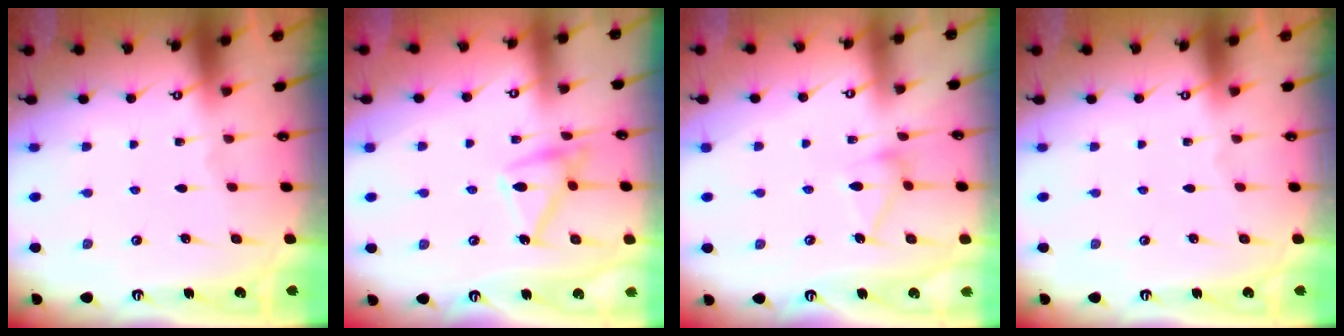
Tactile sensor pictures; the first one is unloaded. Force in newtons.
{"total": 12.9, "press": 12.9, "slide": 0.3}
{"total": 10.4, "press": 10.4, "slide": 0.4}
{"total": 0.0}